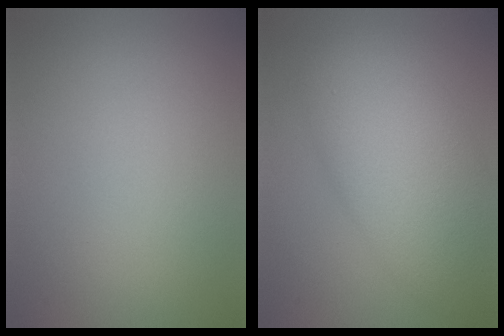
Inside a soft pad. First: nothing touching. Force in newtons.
{"total": 9.0, "press": 9.0, "slide": 0.4}